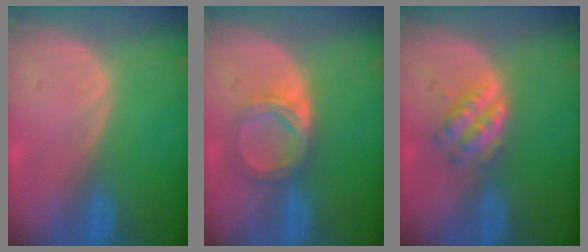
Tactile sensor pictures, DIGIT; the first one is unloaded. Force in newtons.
{"total": 5.4, "press": 4.7, "slide": 2.5}
{"total": 5.0, "press": 4.4, "slide": 2.4}